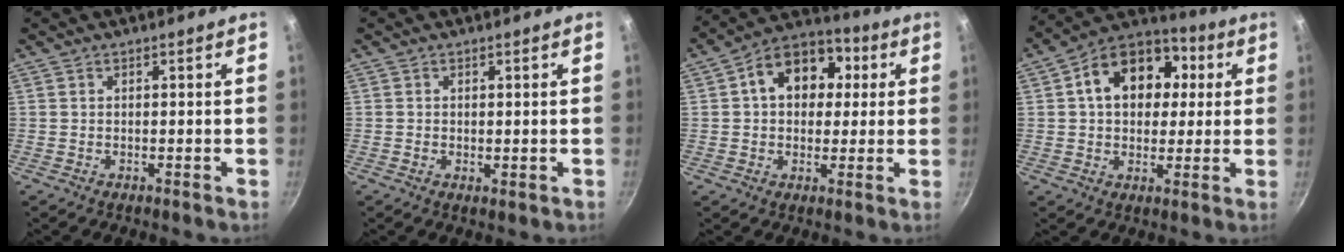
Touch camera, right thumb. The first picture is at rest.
{"total": 0.7, "force": [0.2, 0.4, 0.5], "torque": [-0.007, -0.007, 0.002]}
{"total": 13.9, "force": [3.1, 10.3, 8.8], "torque": [-0.098, 0.022, 0.029]}
{"total": 16.7, "force": [3.6, 12.3, 10.8], "torque": [-0.143, 0.026, 0.041]}